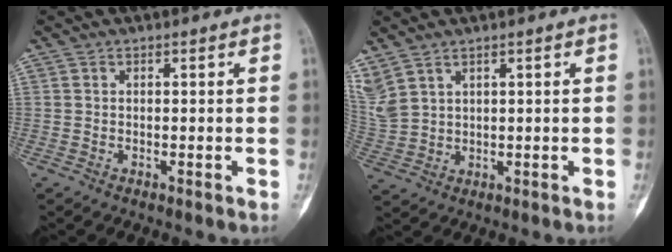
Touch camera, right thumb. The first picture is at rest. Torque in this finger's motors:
{"motor_torque": [-0.28, 0.32, 0.33, 0.50, 0.09]}